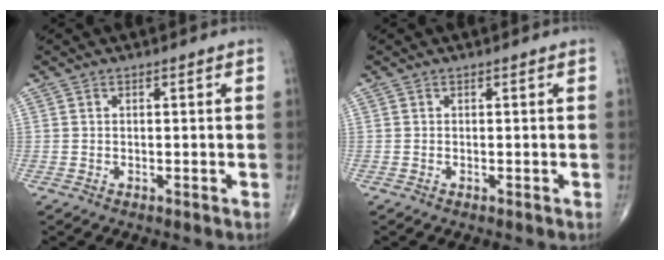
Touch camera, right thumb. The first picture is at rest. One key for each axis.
{"total": 0.0}